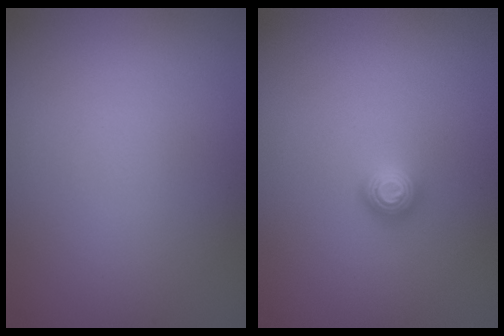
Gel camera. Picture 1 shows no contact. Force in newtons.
{"total": 1.1, "press": 1.1, "slide": 0.1}